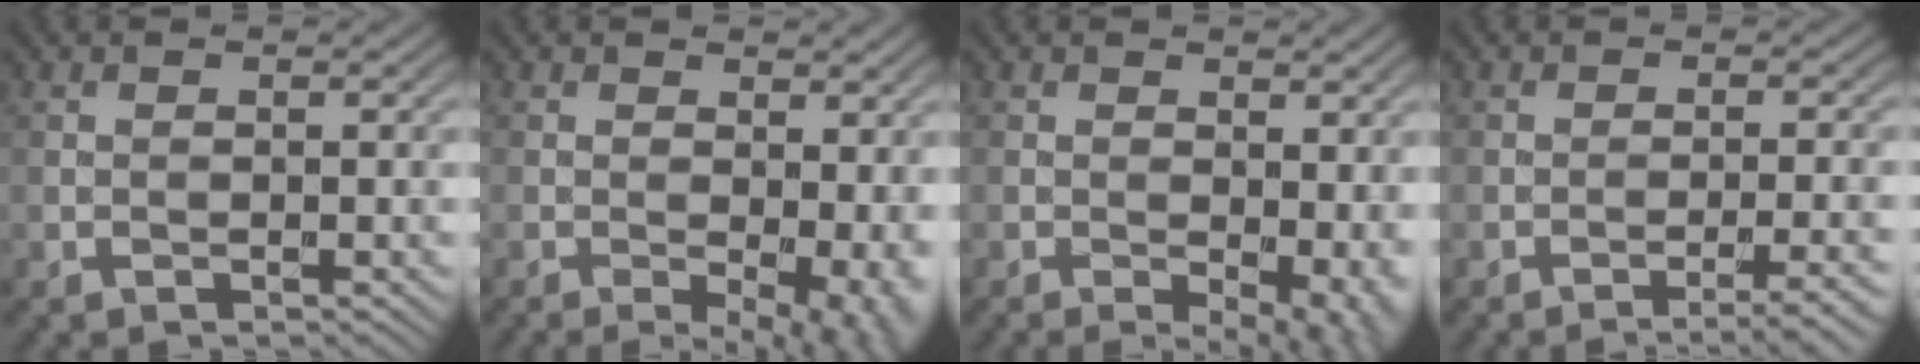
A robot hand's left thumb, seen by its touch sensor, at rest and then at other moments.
{"total": 7.7, "force": [-0.8, 3.5, 6.8], "torque": [-0.083, -0.008, -0.001]}
{"total": 6.4, "force": [-0.8, 3.0, 5.6], "torque": [-0.074, -0.010, -0.003]}
{"total": 3.6, "force": [-2.2, 0.4, 2.9], "torque": [-0.047, 0.012, -0.040]}